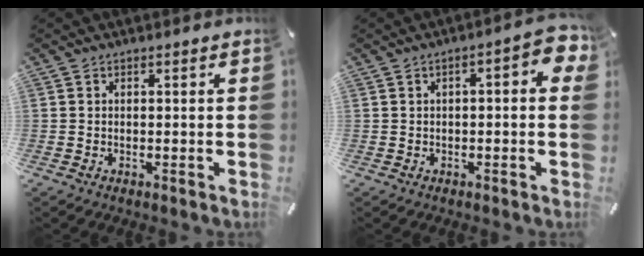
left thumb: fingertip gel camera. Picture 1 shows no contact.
{"total": 5.6, "force": [0.2, 2.1, 5.2], "torque": [-0.068, -0.001, 0.001]}